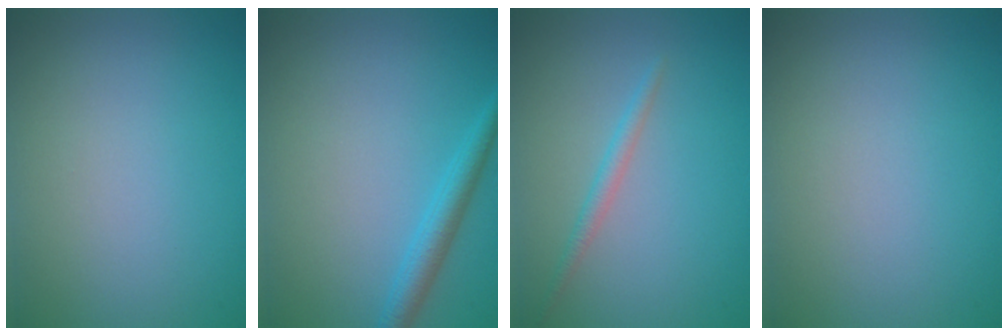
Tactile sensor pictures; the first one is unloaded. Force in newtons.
{"total": 2.5, "press": 2.5, "slide": 0.1}
{"total": 1.4, "press": 1.4, "slide": 0.1}
{"total": 0.0}